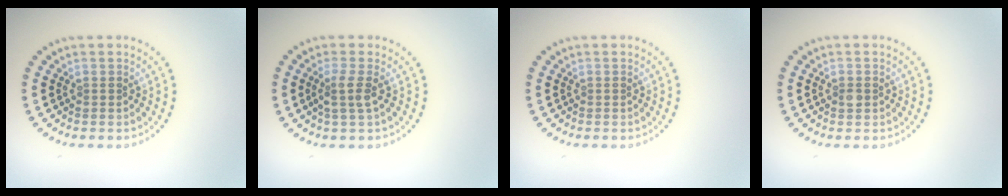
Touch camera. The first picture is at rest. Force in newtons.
{"total": 1.9, "press": 1.5, "slide": 1.1}
{"total": 0.0}
{"total": 0.9, "press": 0.9, "slide": 0.0}